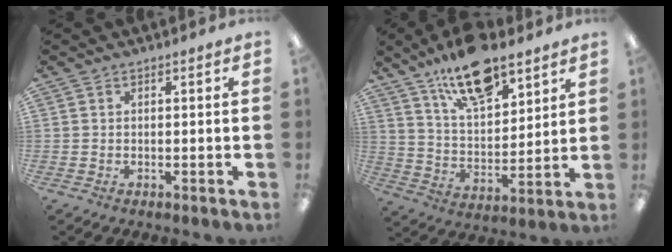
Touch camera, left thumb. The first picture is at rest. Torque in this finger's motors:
{"motor_torque": [0.42, 0.32, 1.41, -1.36, 0.18]}